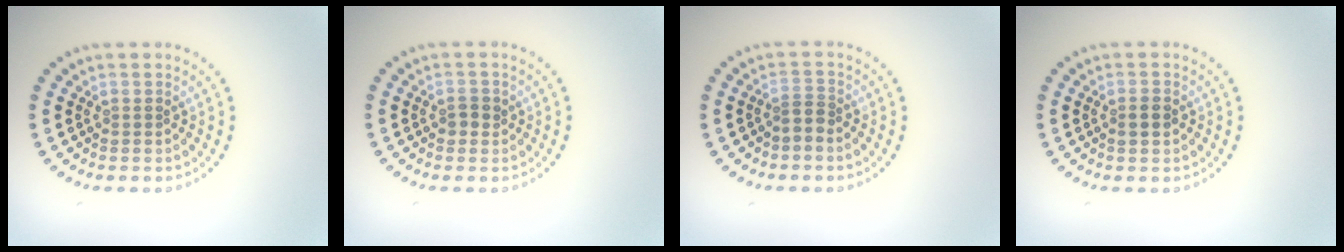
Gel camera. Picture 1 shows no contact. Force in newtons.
{"total": 1.3, "press": 1.2, "slide": 0.4}
{"total": 1.4, "press": 0.9, "slide": 1.1}
{"total": 1.2, "press": 1.2, "slide": 0.0}